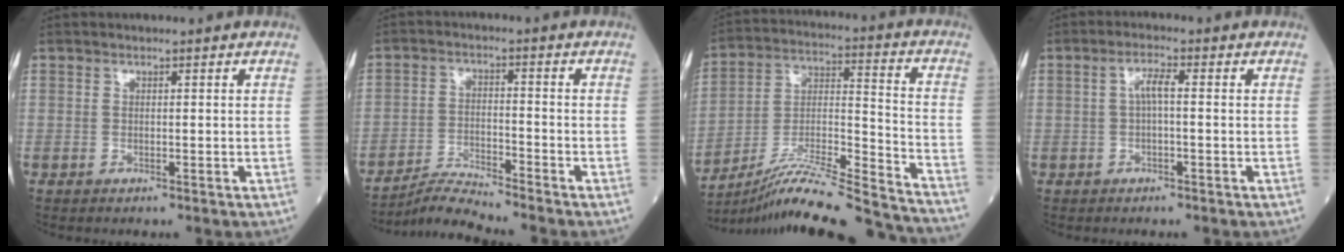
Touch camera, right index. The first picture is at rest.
{"total": 5.3, "force": [-5.0, -1.4, 0.3], "torque": [-0.014, -0.015, -0.094]}
{"total": 26.2, "force": [-24.1, -0.2, 10.3], "torque": [-0.149, -0.022, -0.373]}
{"total": 2.7, "force": [0.0, 0.5, 2.7], "torque": [-0.051, 0.008, 0.001]}